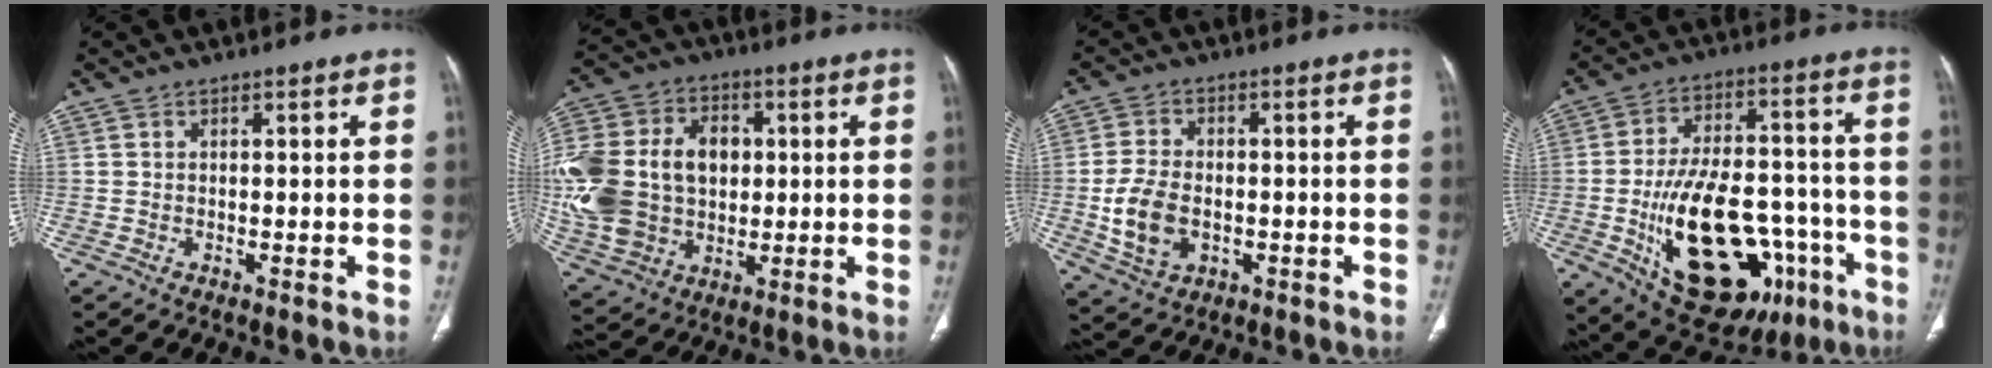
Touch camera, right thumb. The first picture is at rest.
{"total": 26.4, "force": [1.4, 19.6, 17.6], "torque": [-0.389, 0.028, 0.044]}
{"total": 9.1, "force": [-1.5, 6.1, 6.5], "torque": [-0.125, 0.004, -0.020]}
{"total": 26.8, "force": [-9.1, 14.5, 20.7], "torque": [-0.320, 0.027, -0.116]}